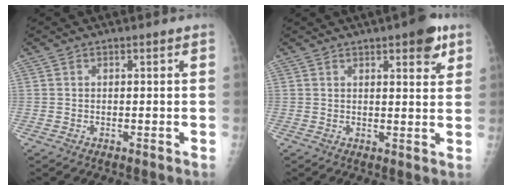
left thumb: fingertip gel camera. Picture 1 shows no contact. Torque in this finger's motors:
{"motor_torque": [0.97, 0.92, 0.57, -0.59, 0.17]}